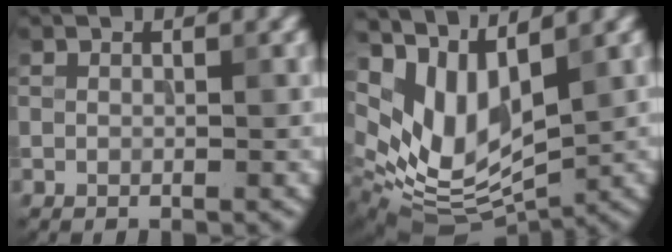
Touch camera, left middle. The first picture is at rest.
{"total": 8.9, "force": [4.1, 4.4, 6.5], "torque": [-0.141, -0.011, 0.085]}